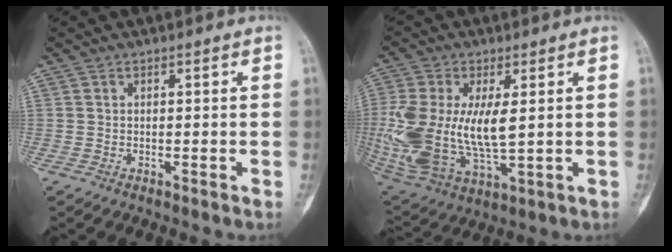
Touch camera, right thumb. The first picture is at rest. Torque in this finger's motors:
{"motor_torque": [2.13, 2.31, 1.19, 0.75, 0.25]}